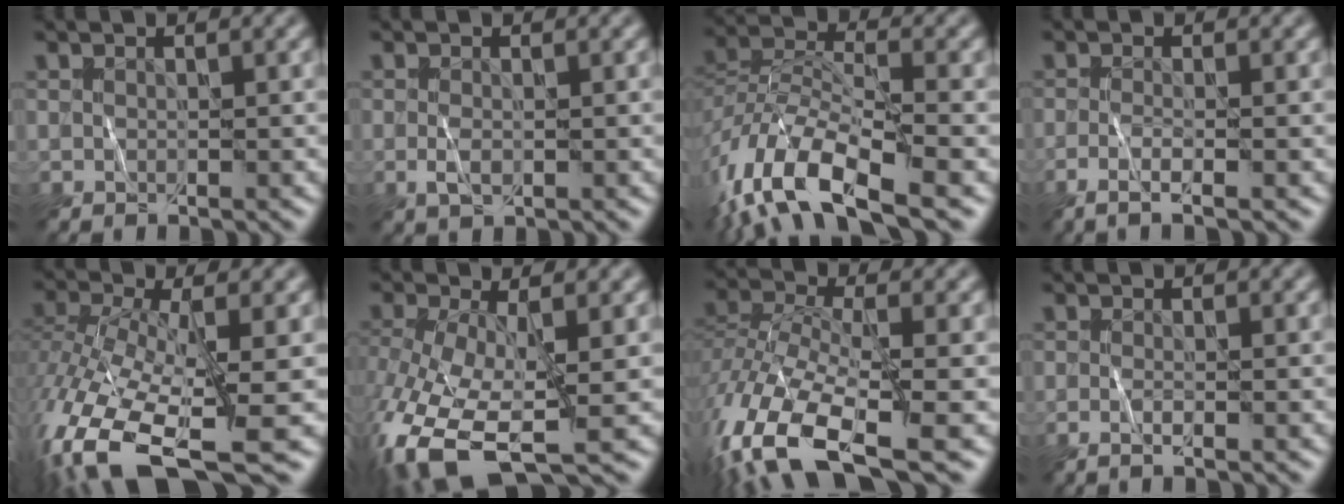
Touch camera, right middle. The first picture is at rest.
{"total": 1.6, "force": [-0.3, 0.8, 1.4], "torque": [-0.033, -0.003, -0.004]}
{"total": 12.4, "force": [-7.3, 4.9, 8.6], "torque": [-0.175, -0.008, -0.143]}
{"total": 2.5, "force": [-1.1, 0.6, 2.1], "torque": [-0.040, -0.007, -0.026]}
{"total": 14.5, "force": [-6.9, 5.9, 11.3], "torque": [-0.259, -0.034, -0.107]}
{"total": 11.0, "force": [-4.5, 5.0, 8.6], "torque": [-0.200, -0.028, -0.077]}
{"total": 14.3, "force": [-8.1, 5.9, 10.3], "torque": [-0.249, -0.029, -0.135]}
{"total": 1.5, "force": [-0.5, 0.4, 1.3], "torque": [-0.023, -0.006, -0.011]}